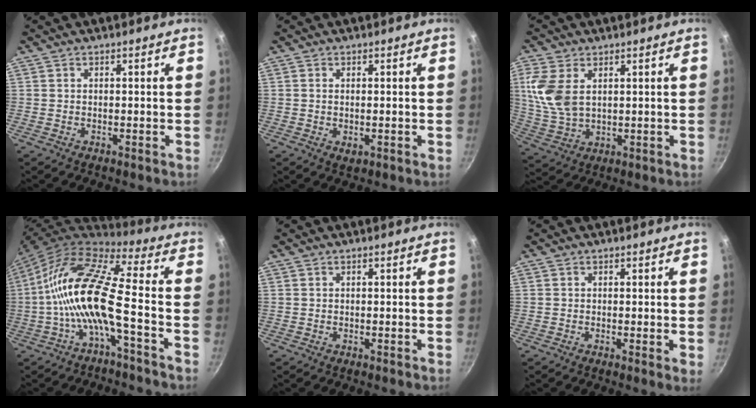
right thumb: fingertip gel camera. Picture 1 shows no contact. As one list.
[{"total": 1.7, "force": [-0.1, 0.9, 1.4], "torque": [-0.023, -0.003, 0.001]}, {"total": 10.0, "force": [2.8, 6.1, 7.4], "torque": [-0.155, -0.009, 0.065]}, {"total": 15.2, "force": [-3.6, 3.5, 14.3], "torque": [-0.286, 0.047, -0.078]}, {"total": 0.0}, {"total": 1.0, "force": [0.1, 0.1, 1.0], "torque": [-0.014, -0.007, -0.002]}]